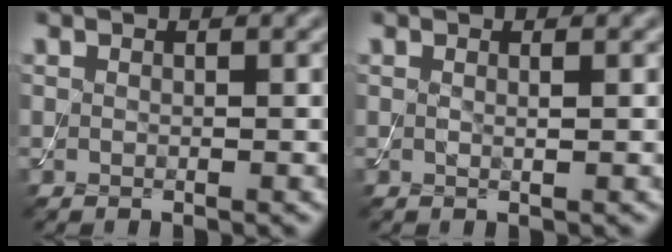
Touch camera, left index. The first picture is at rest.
{"total": 0.8, "force": [0.2, 0.3, 0.7], "torque": [-0.006, 0.001, 0.000]}